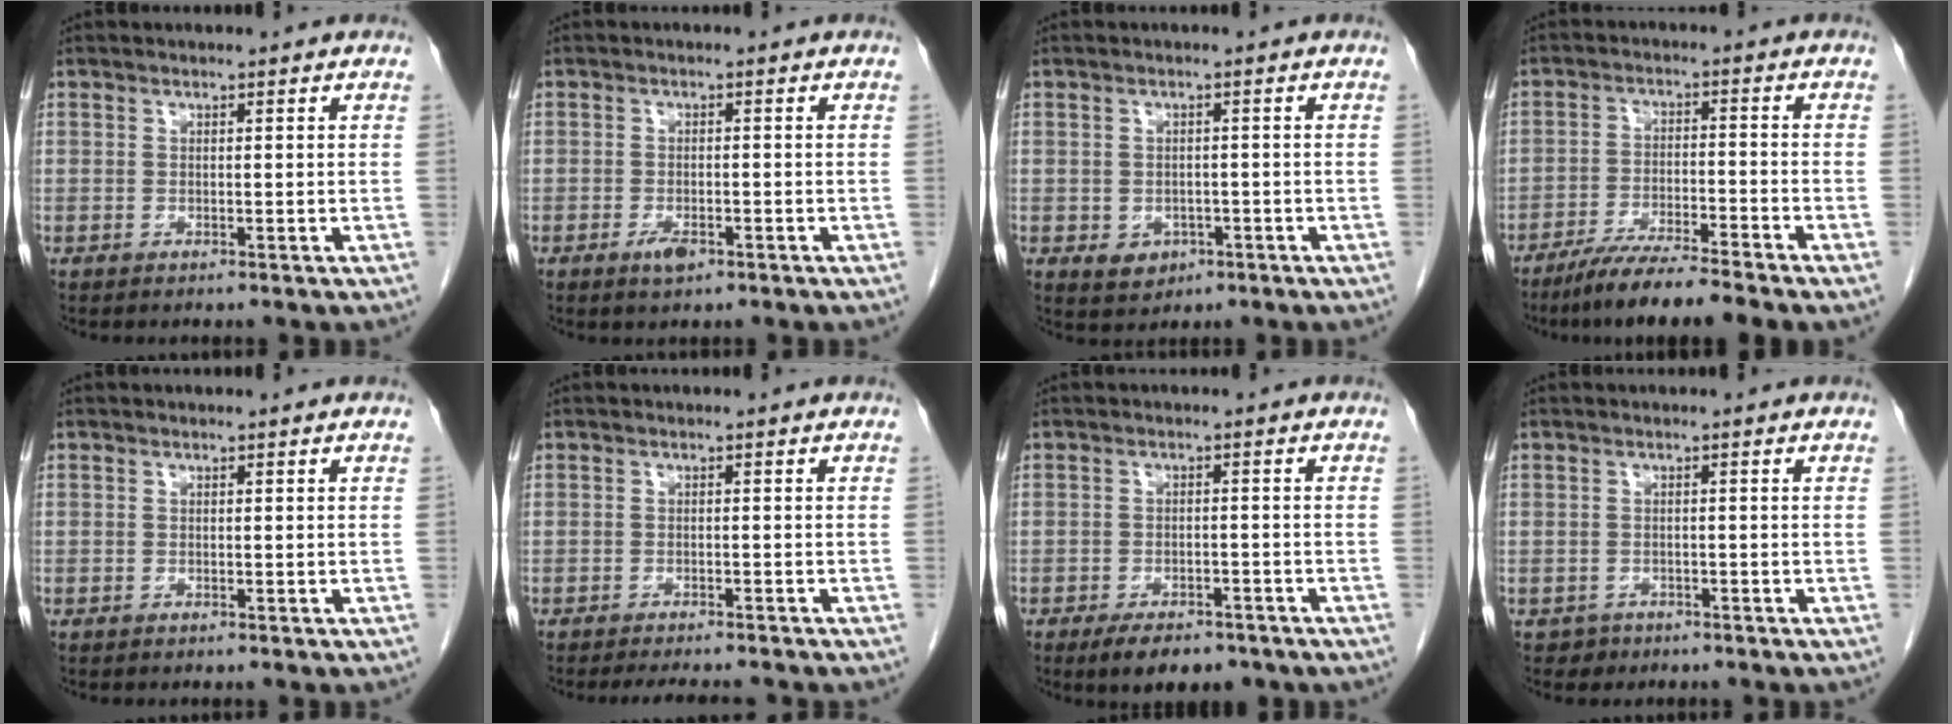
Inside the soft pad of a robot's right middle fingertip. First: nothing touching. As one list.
[{"total": 2.4, "force": [-1.4, 0.9, 1.7], "torque": [-0.035, 0.000, -0.022]}, {"total": 3.3, "force": [-1.3, 2.7, 1.5], "torque": [-0.021, 0.001, -0.006]}, {"total": 8.0, "force": [-6.6, -0.8, 4.4], "torque": [-0.074, -0.028, -0.121]}, {"total": 0.0}, {"total": 6.6, "force": [-6.1, 1.0, 2.6], "torque": [-0.033, -0.011, -0.080]}, {"total": 7.3, "force": [-5.5, 3.1, 3.7], "torque": [-0.053, -0.003, -0.077]}, {"total": 1.6, "force": [-1.1, 1.1, -0.2], "torque": [-0.005, 0.004, -0.016]}]